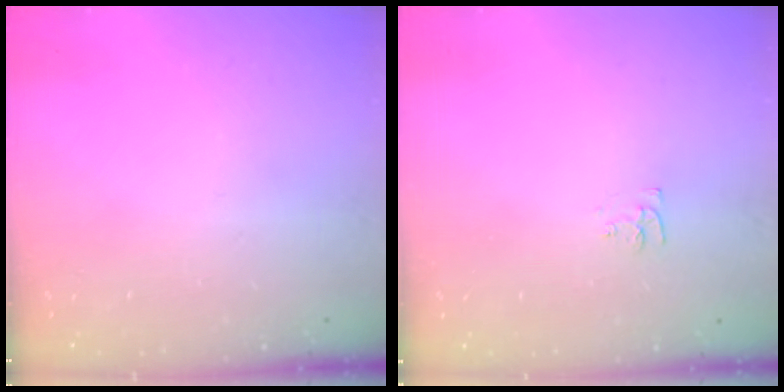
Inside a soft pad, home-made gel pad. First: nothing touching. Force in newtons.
{"total": 3.7, "press": 3.6, "slide": 0.6}